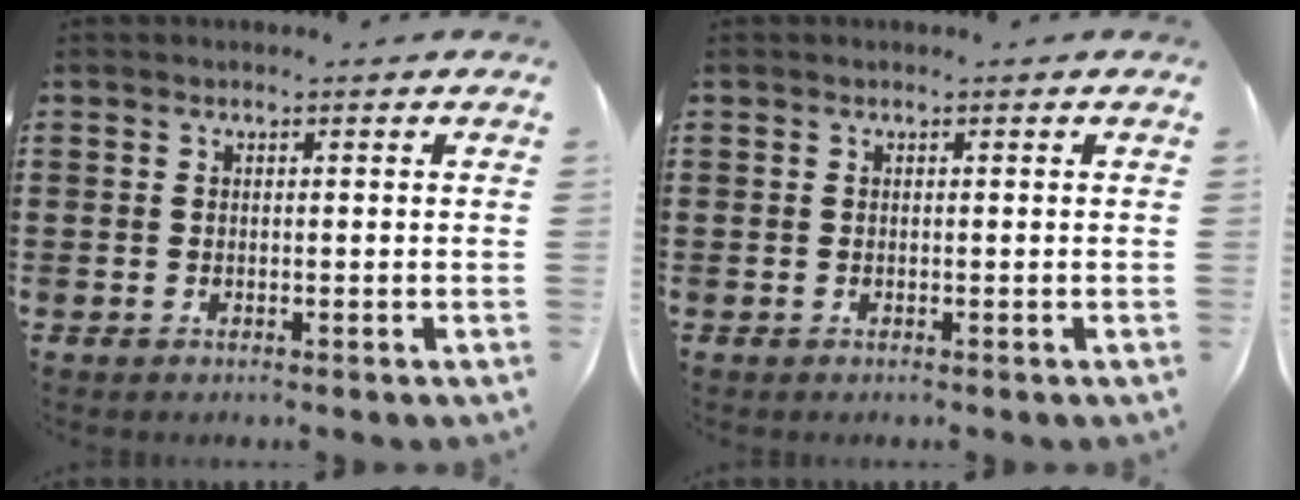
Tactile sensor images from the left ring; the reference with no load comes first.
{"total": 0.0}